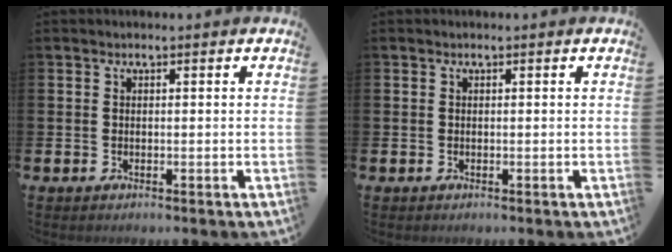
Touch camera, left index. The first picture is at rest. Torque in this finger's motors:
{"motor_torque": [0.01, -0.01, -0.02, 0.00]}